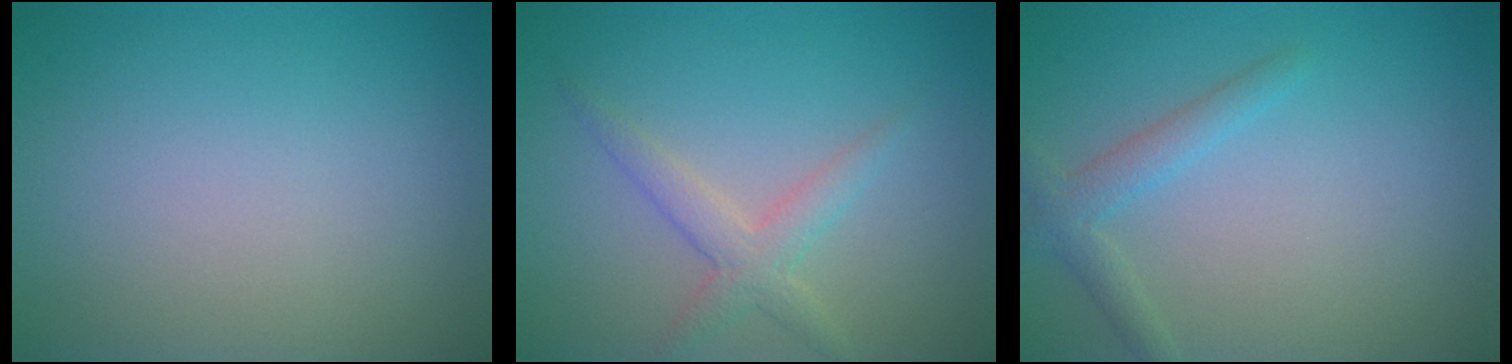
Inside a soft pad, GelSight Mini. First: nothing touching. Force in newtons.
{"total": 2.5, "press": 2.5, "slide": 0.0}
{"total": 2.1, "press": 2.1, "slide": 0.1}